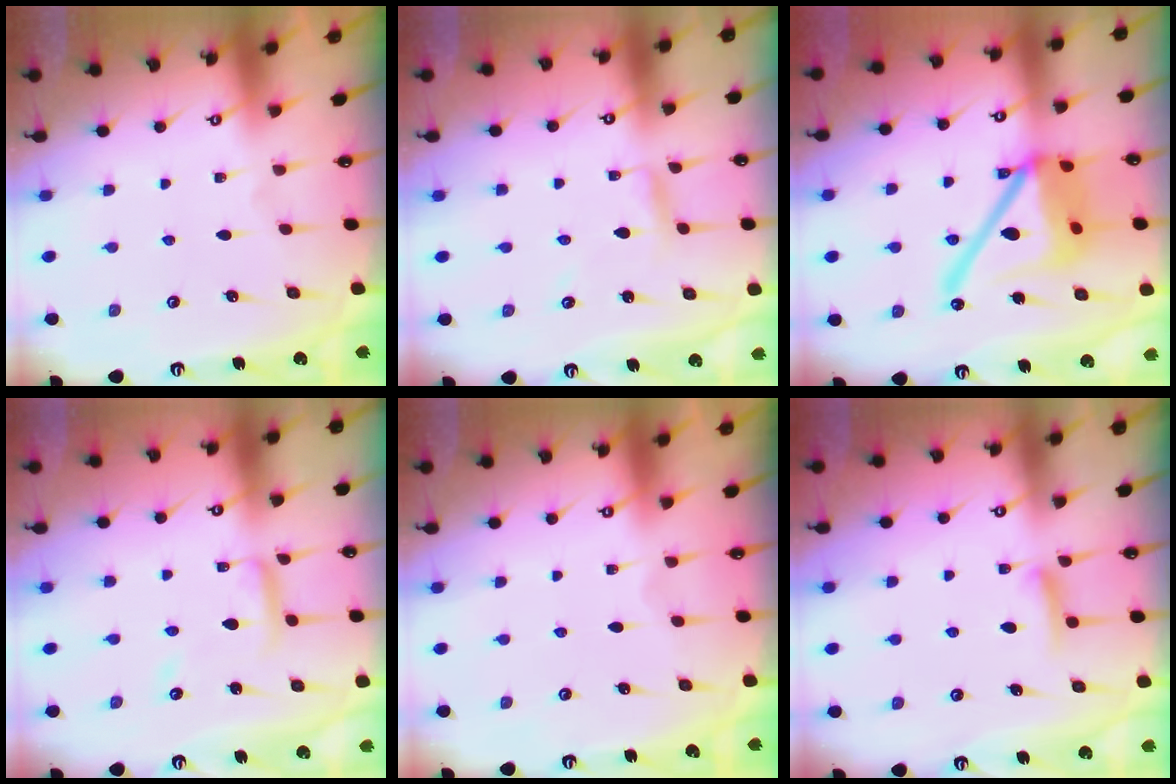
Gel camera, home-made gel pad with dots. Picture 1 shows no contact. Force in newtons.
{"total": 3.1, "press": 3.1, "slide": 0.3}
{"total": 19.3, "press": 19.1, "slide": 2.4}
{"total": 7.7, "press": 7.7, "slide": 0.3}
{"total": 0.0}
{"total": 6.5, "press": 6.4, "slide": 0.9}